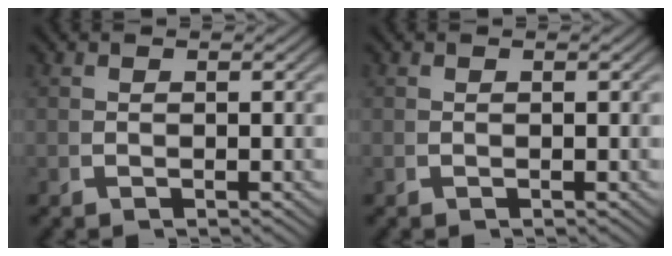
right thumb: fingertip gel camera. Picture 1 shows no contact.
{"total": 0.0}